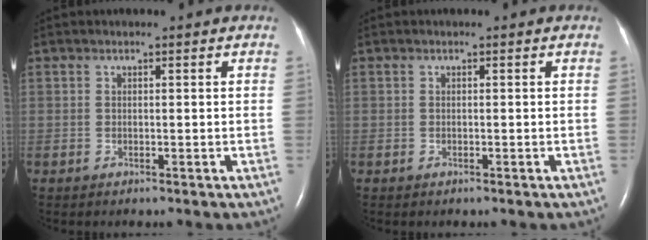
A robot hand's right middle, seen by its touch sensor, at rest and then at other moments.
{"total": 0.0}